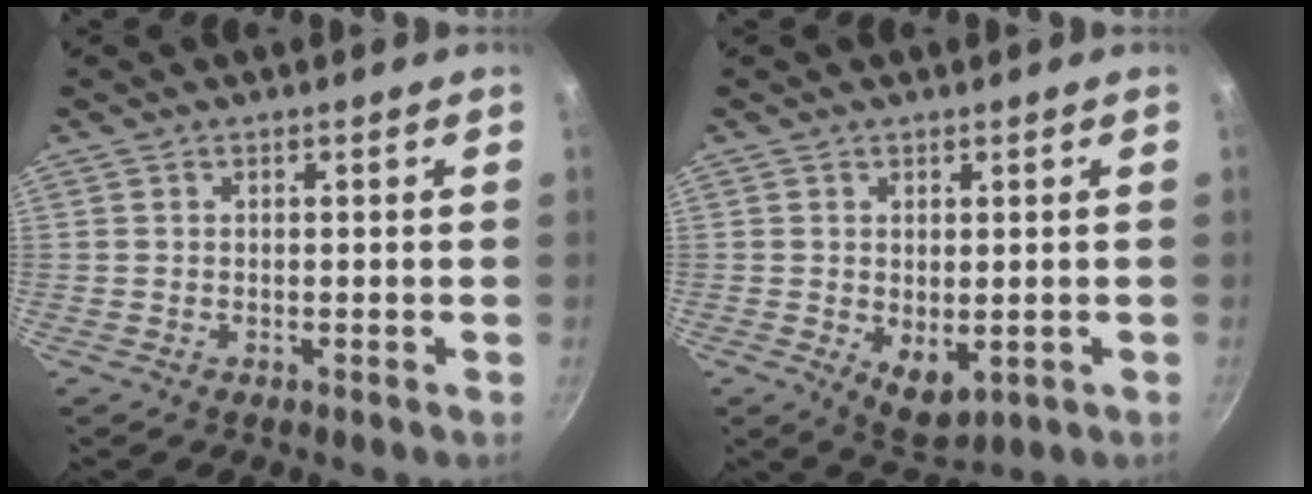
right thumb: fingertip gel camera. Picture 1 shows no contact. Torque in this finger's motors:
{"motor_torque": [-0.44, 0.27, -0.06, 0.11, 0.01]}